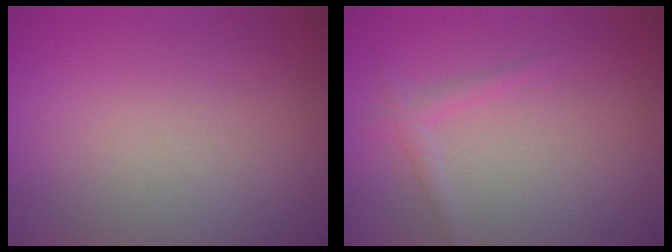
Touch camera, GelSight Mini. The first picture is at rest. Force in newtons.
{"total": 1.2, "press": 1.2, "slide": 0.0}